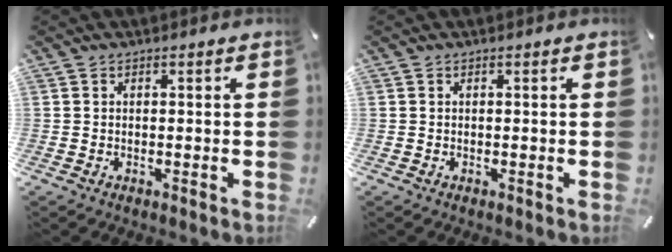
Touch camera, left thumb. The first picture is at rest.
{"total": 0.0}